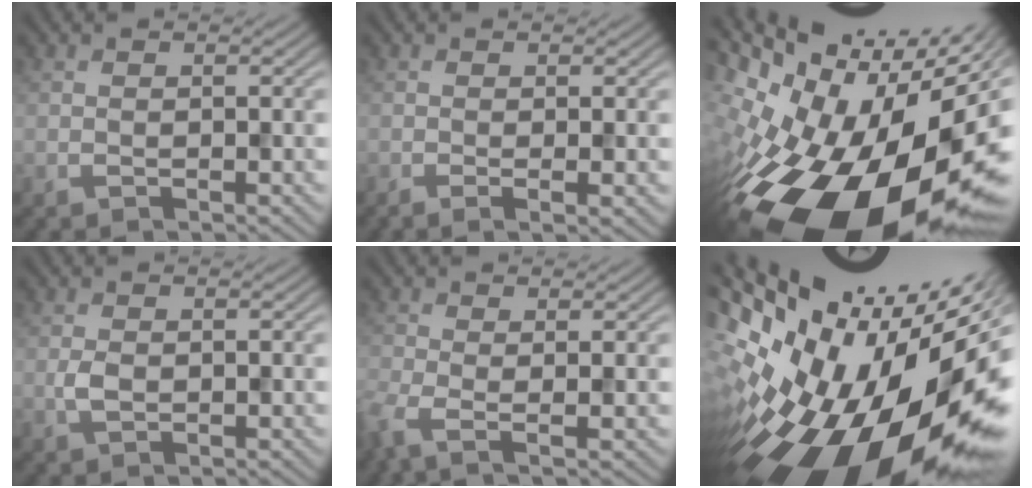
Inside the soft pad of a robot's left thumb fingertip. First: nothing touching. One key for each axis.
{"total": 2.0, "fx": -0.6, "fy": 0.5, "fz": 1.9, "tx": -0.030, "ty": -0.004, "tz": -0.011}
{"total": 20.7, "fx": -6.6, "fy": 10.9, "fz": 16.3, "tx": -0.293, "ty": -0.065, "tz": -0.088}
{"total": 1.4, "fx": -0.4, "fy": 1.0, "fz": 0.9, "tx": -0.022, "ty": -0.006, "tz": -0.005}
{"total": 3.9, "fx": -1.7, "fy": 1.3, "fz": 3.2, "tx": -0.078, "ty": -0.012, "tz": -0.032}
{"total": 20.6, "fx": -4.6, "fy": 9.9, "fz": 17.5, "tx": -0.283, "ty": -0.040, "tz": -0.070}